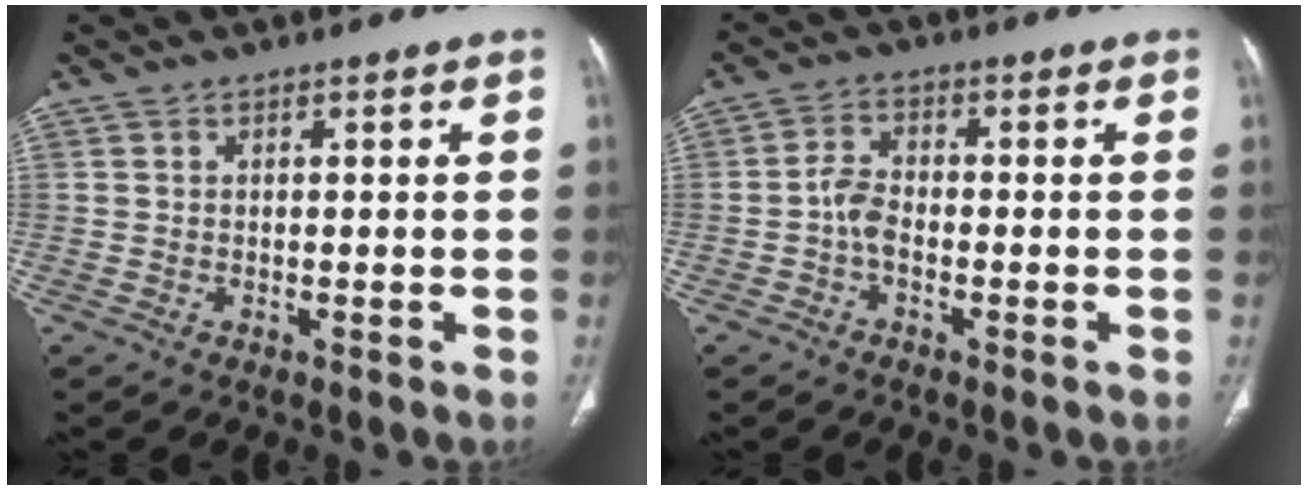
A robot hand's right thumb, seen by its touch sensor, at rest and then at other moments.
{"total": 3.7, "force": [-1.3, 2.0, 2.8], "torque": [-0.056, 0.012, -0.033]}